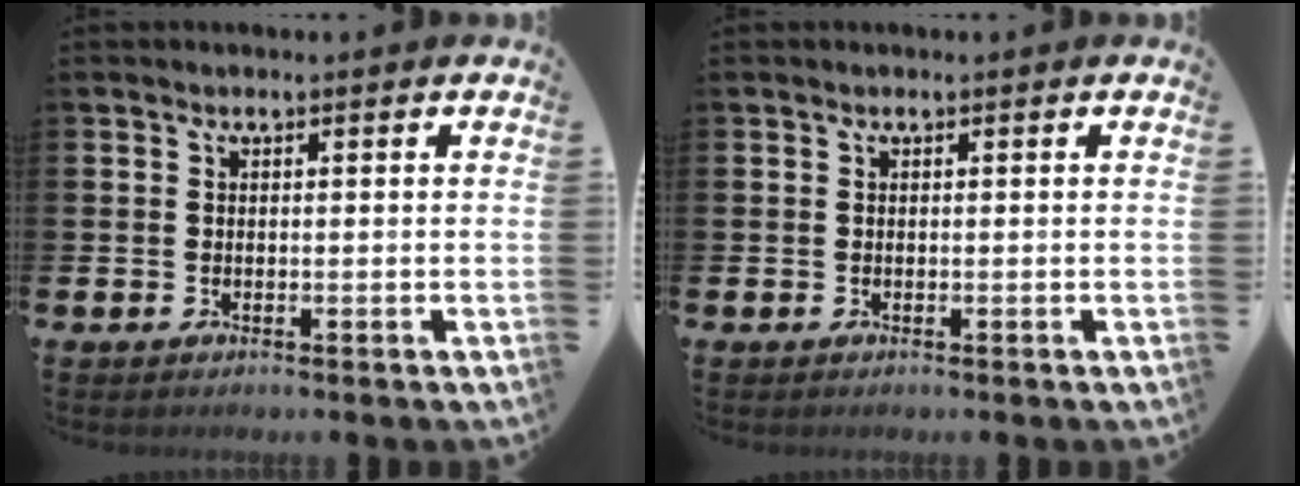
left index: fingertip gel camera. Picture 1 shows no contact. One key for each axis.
{"total": 0.0}